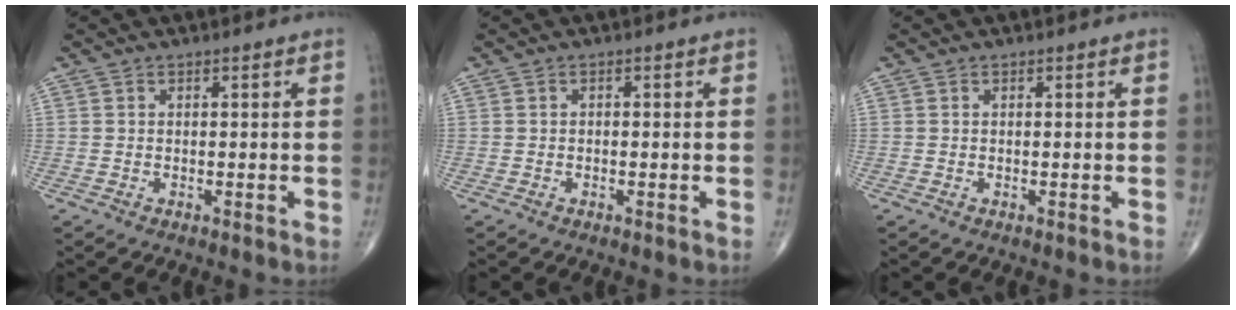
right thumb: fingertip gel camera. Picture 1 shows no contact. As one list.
[{"total": 0.0}, {"total": 0.0}]